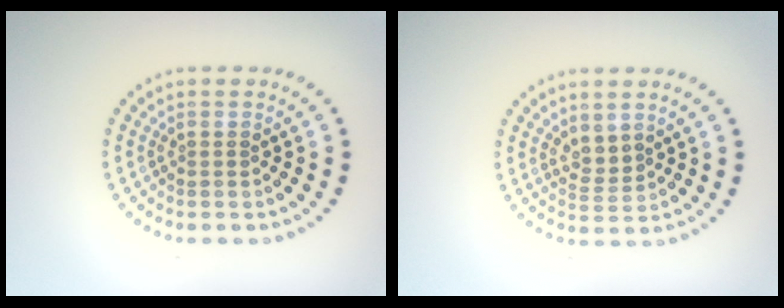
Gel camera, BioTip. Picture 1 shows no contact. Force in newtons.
{"total": 1.6, "press": 1.3, "slide": 0.9}